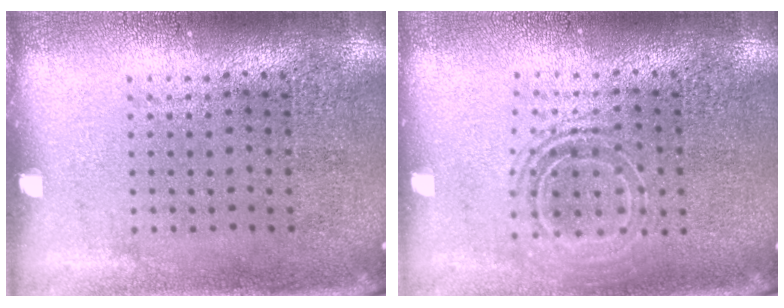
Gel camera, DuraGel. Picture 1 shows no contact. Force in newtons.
{"total": 1.7, "press": 1.3, "slide": 1.0}